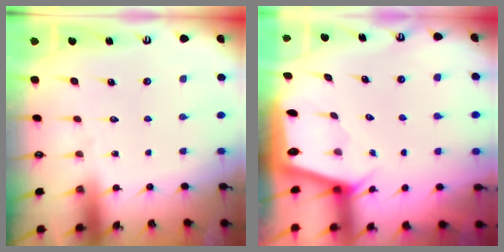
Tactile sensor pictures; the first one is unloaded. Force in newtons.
{"total": 1.9, "press": 1.9, "slide": 0.2}